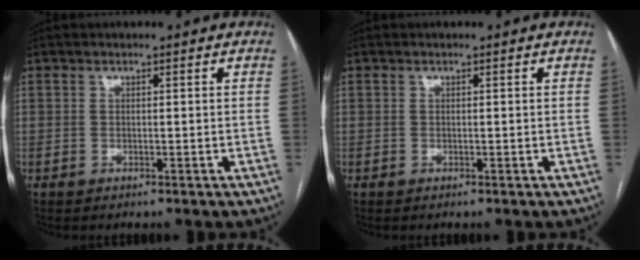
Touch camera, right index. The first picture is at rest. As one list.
[{"total": 0.0}]